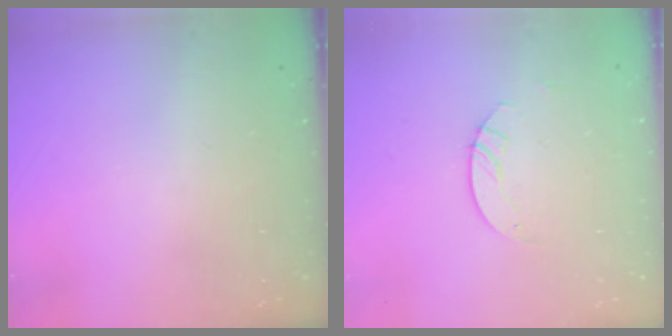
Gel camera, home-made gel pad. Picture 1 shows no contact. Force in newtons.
{"total": 2.1, "press": 2.1, "slide": 0.2}